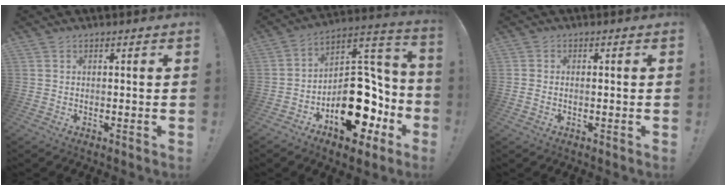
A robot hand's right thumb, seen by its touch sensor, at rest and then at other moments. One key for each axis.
{"total": 21.0, "fx": -8.6, "fy": 13.0, "fz": 14.0, "tx": -0.155, "ty": 0.061, "tz": -0.121}
{"total": 0.9, "fx": -0.2, "fy": 0.6, "fz": 0.6, "tx": -0.003, "ty": 0.000, "tz": -0.005}